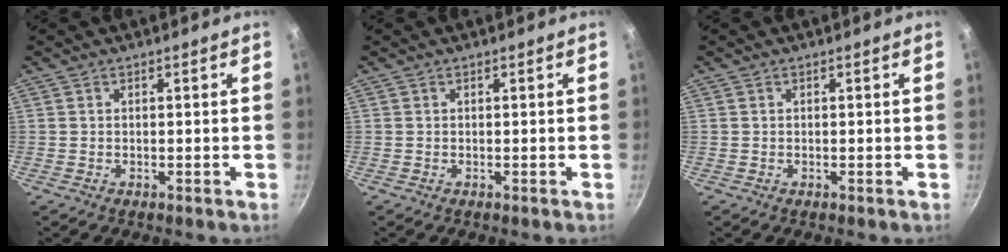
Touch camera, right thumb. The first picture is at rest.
{"total": 0.0}
{"total": 0.0}